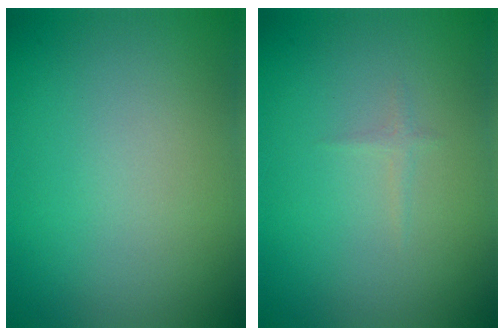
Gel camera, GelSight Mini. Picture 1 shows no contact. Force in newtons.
{"total": 0.5, "press": 0.5, "slide": 0.0}